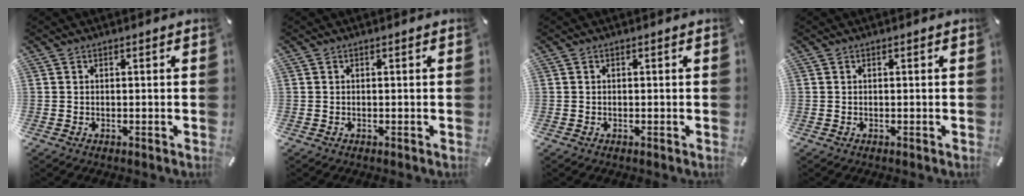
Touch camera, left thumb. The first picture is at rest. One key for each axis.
{"total": 0.0}
{"total": 0.0}
{"total": 0.0}